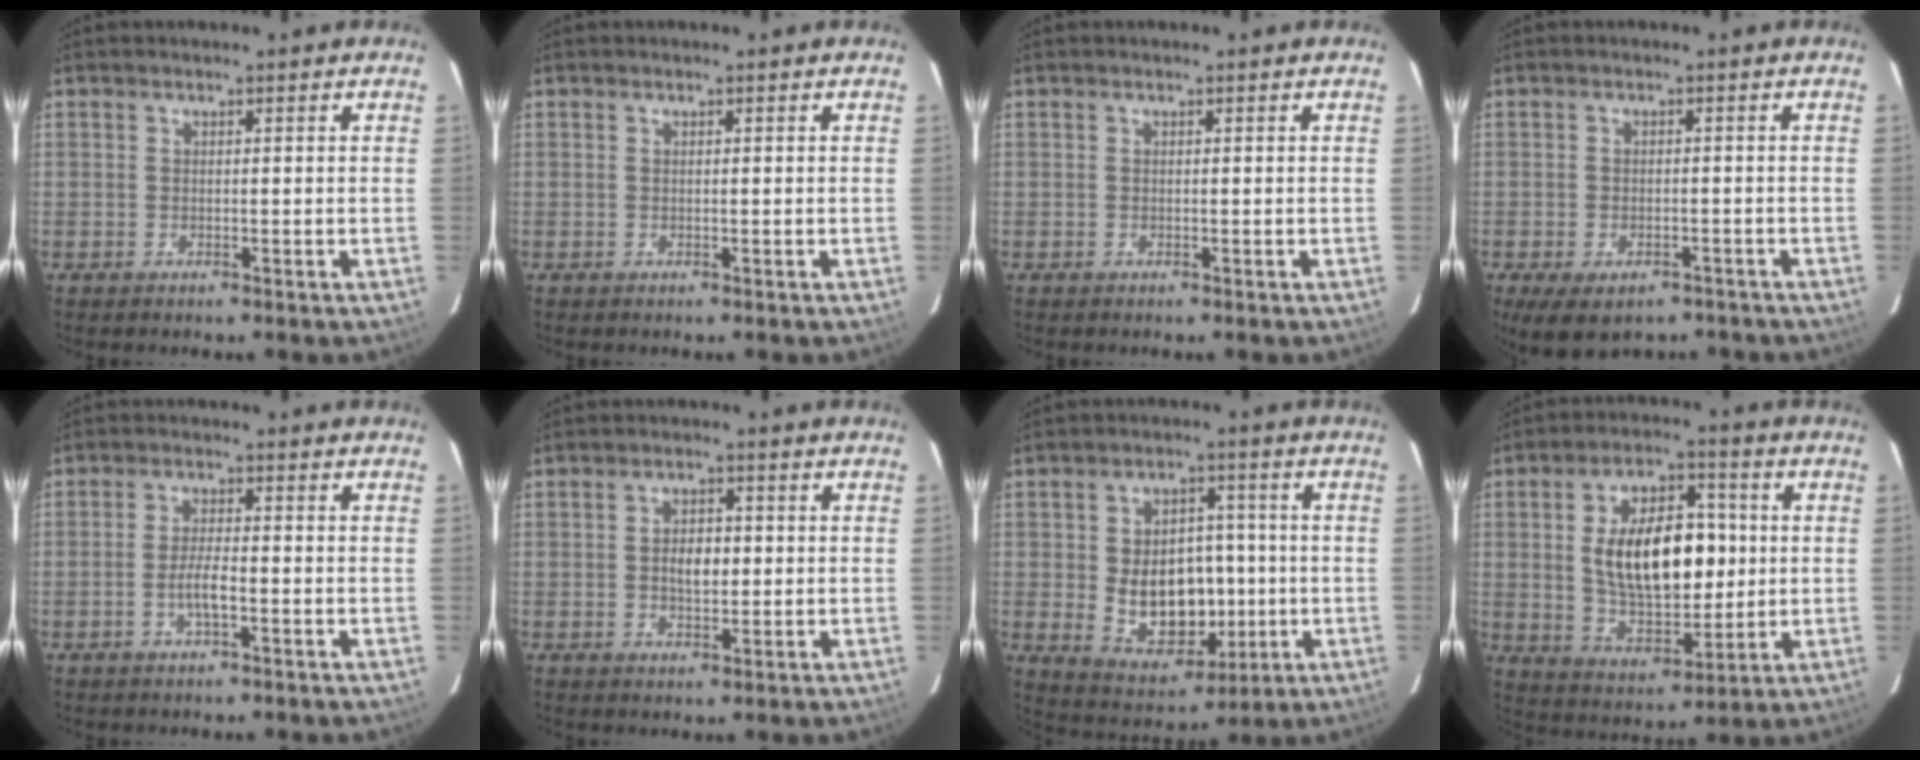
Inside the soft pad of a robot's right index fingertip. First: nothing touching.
{"total": 0.0}
{"total": 0.0}
{"total": 9.5, "force": [-6.6, 4.5, 5.1], "torque": [-0.102, -0.023, -0.091]}
{"total": 3.7, "force": [-1.4, 0.7, 3.3], "torque": [-0.067, -0.002, -0.027]}
{"total": 4.5, "force": [-0.1, 2.5, 3.7], "torque": [-0.065, 0.005, 0.002]}
{"total": 12.9, "force": [-1.2, 9.1, 9.0], "torque": [-0.175, 0.001, 0.009]}
{"total": 17.0, "force": [1.4, 8.9, 14.4], "torque": [-0.248, 0.013, 0.038]}